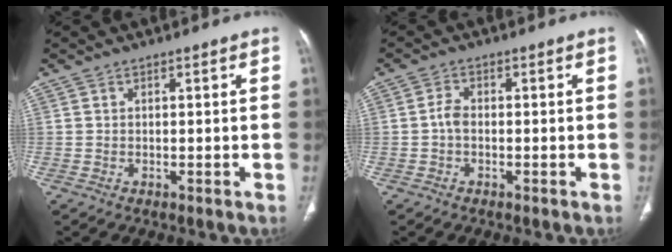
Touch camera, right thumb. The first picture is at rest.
{"total": 2.2, "force": [-0.5, 1.4, 1.7], "torque": [-0.031, 0.006, -0.016]}